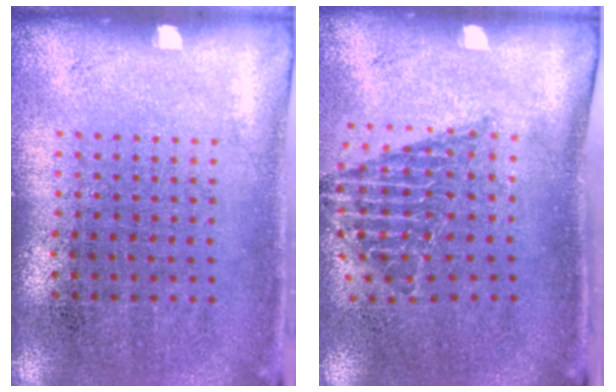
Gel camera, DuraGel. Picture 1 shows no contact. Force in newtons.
{"total": 1.3, "press": 1.1, "slide": 0.7}